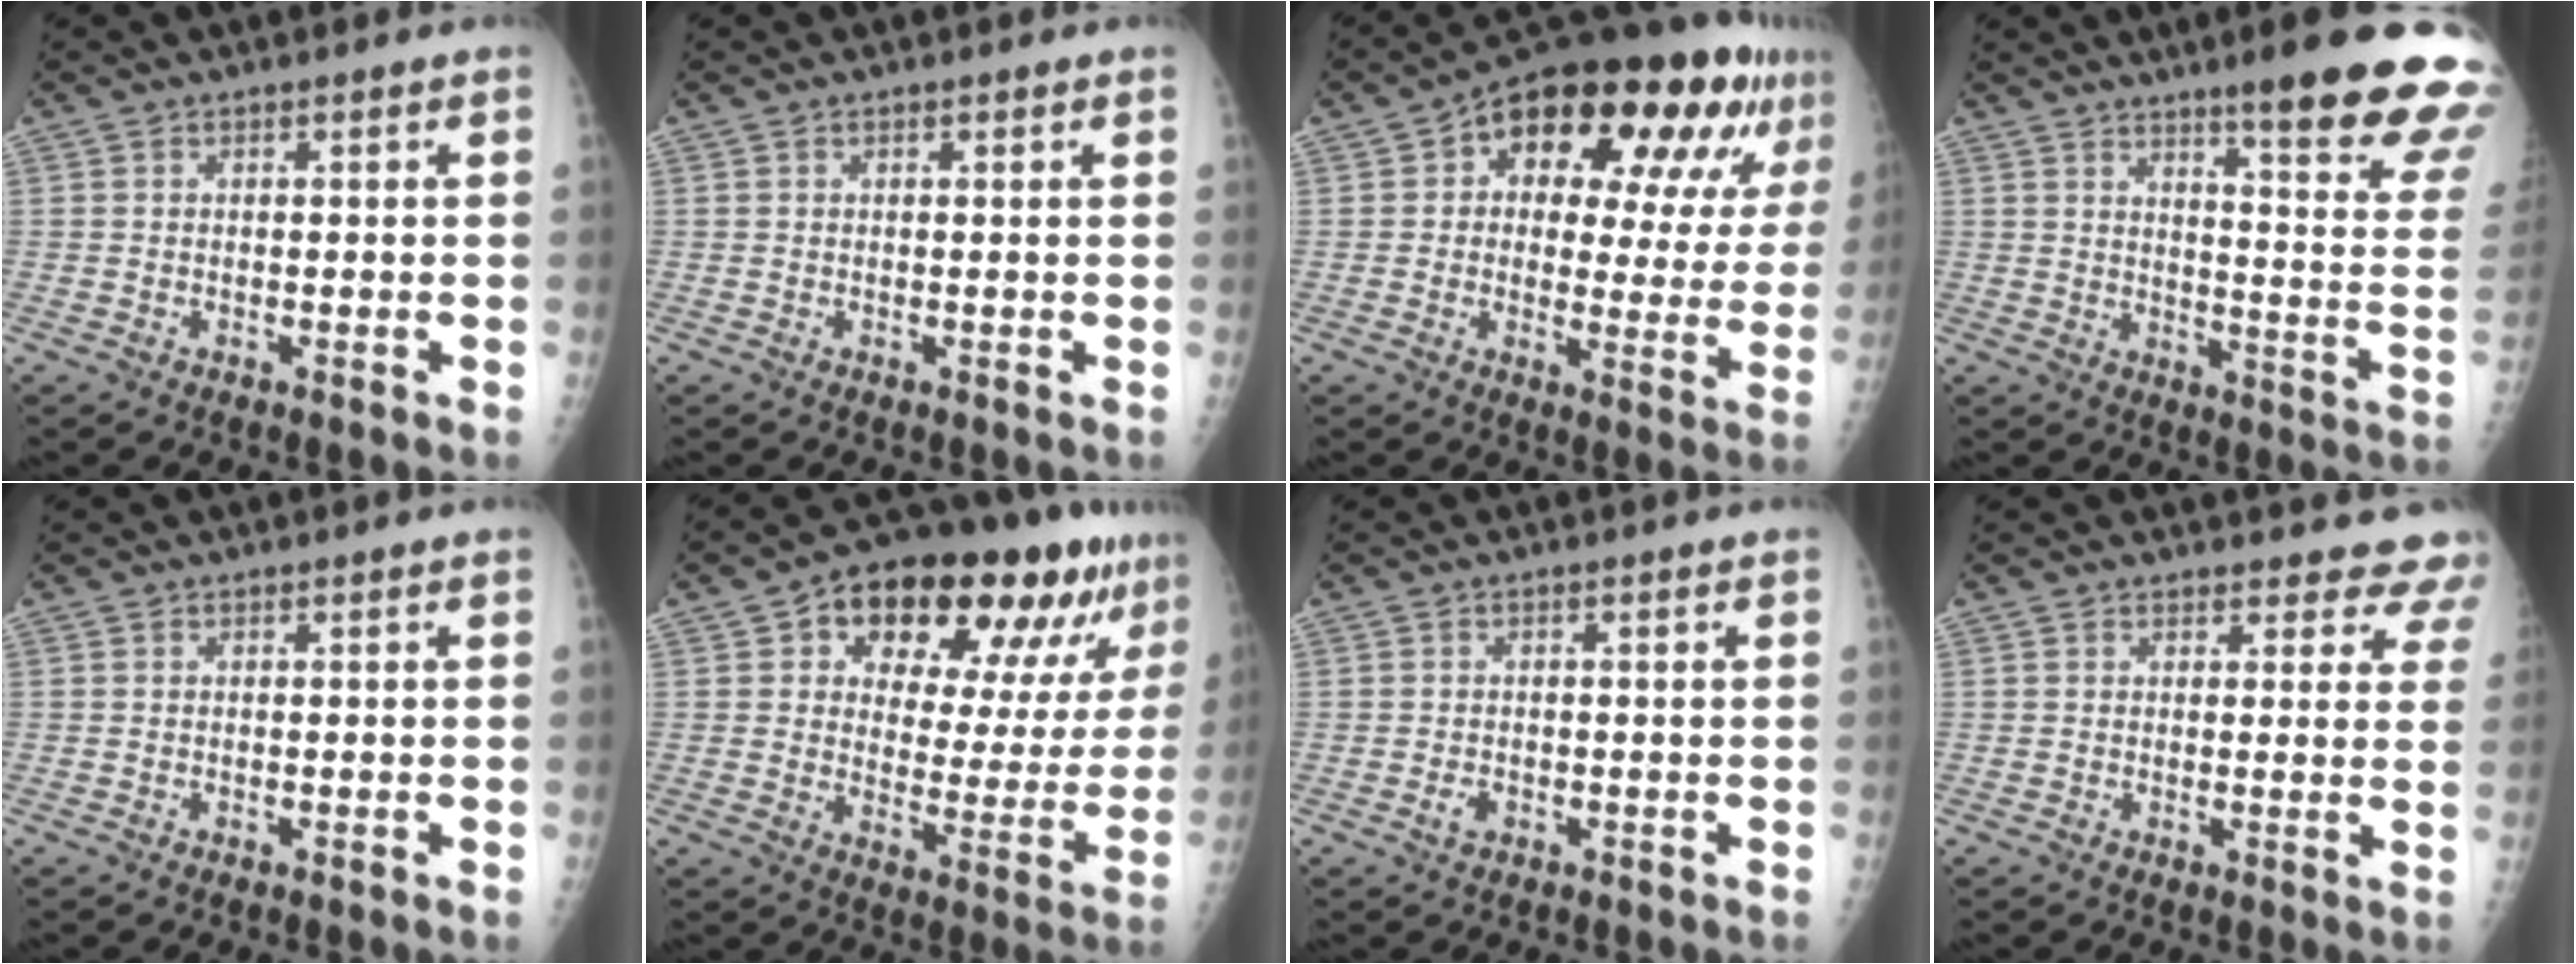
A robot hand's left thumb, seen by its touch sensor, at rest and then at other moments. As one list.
[{"total": 0.6, "force": [0.3, 0.3, 0.4], "torque": [-0.007, 0.000, 0.004]}, {"total": 23.8, "force": [10.3, 11.0, 18.4], "torque": [-0.220, 0.015, 0.143]}, {"total": 22.0, "force": [15.1, 2.6, 15.7], "torque": [-0.178, -0.081, 0.195]}, {"total": 0.0}, {"total": 23.6, "force": [12.3, 10.8, 17.0], "torque": [-0.198, -0.003, 0.181]}, {"total": 1.5, "force": [-0.6, 1.0, 1.0], "torque": [-0.016, 0.001, -0.010]}, {"total": 7.6, "force": [7.0, 2.9, 1.1], "torque": [0.041, -0.029, 0.053]}]